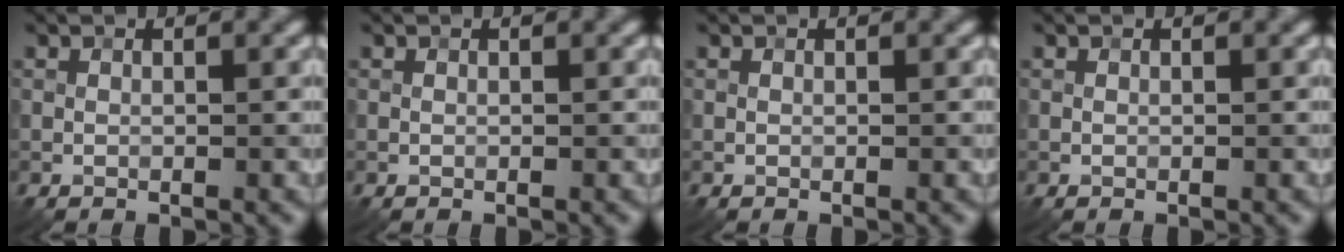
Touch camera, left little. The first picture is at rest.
{"total": 0.0}
{"total": 0.0}
{"total": 0.0}